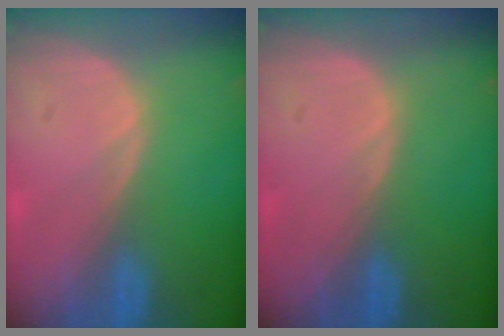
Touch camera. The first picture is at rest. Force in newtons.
{"total": 0.0}